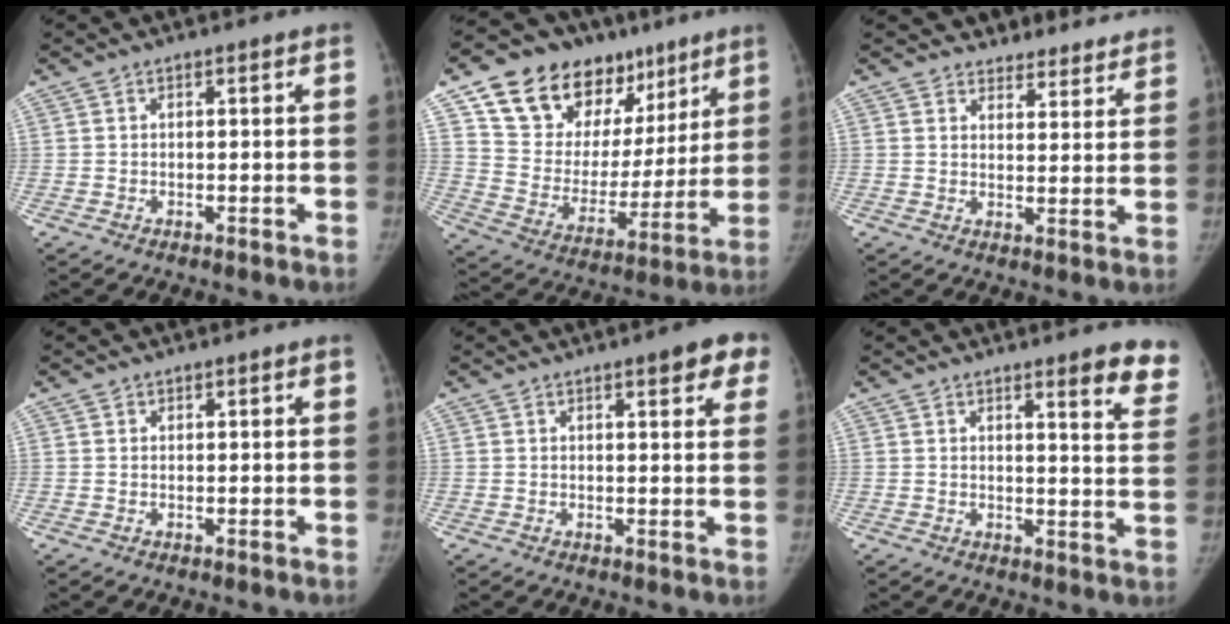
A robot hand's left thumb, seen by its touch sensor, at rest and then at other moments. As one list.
[{"total": 25.0, "force": [14.8, 15.2, 13.2], "torque": [-0.165, -0.023, 0.251]}, {"total": 9.8, "force": [9.1, 3.8, 0.4], "torque": [0.046, -0.052, 0.100]}, {"total": 1.1, "force": [0.7, 0.7, 0.5], "torque": [0.005, -0.003, 0.007]}, {"total": 7.2, "force": [4.1, 2.1, 5.5], "torque": [-0.042, -0.011, 0.044]}, {"total": 10.1, "force": [7.3, 2.1, 6.6], "torque": [-0.045, -0.041, 0.071]}]